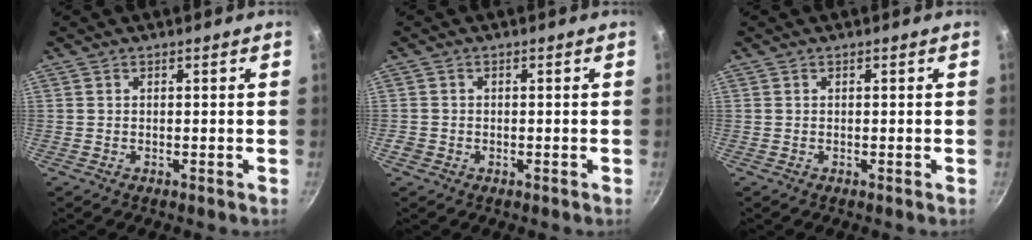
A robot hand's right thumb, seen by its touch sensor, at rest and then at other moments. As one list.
[{"total": 1.5, "force": [-0.6, 1.3, 0.5], "torque": [-0.009, 0.001, -0.011]}, {"total": 0.0}]